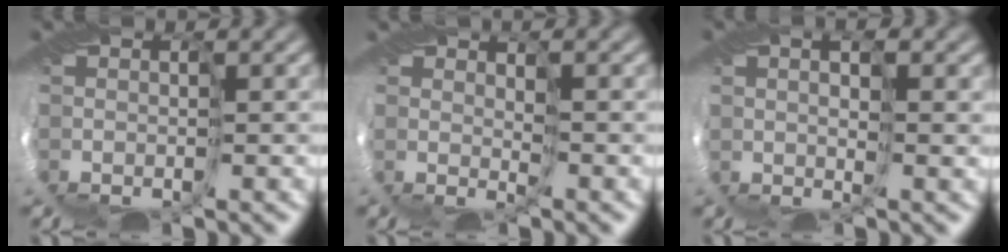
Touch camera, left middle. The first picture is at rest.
{"total": 2.3, "force": [1.1, -1.4, -1.5], "torque": [0.024, -0.001, 0.018]}
{"total": 1.5, "force": [1.4, -0.4, 0.3], "torque": [-0.004, 0.011, 0.023]}